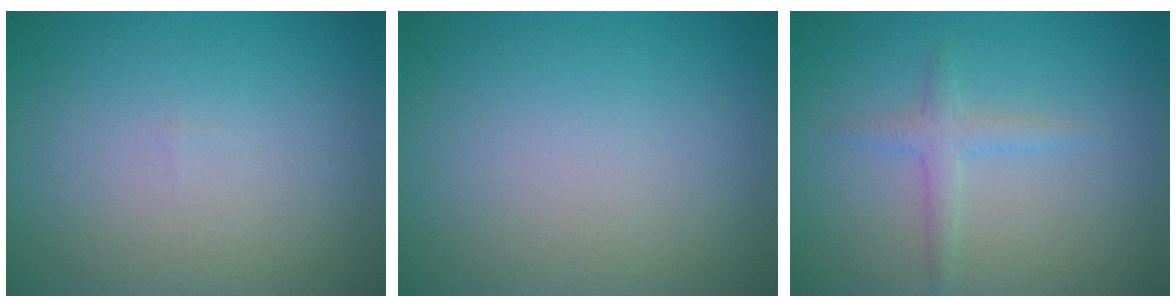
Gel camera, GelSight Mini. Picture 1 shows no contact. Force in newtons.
{"total": 0.0}
{"total": 1.7, "press": 1.7, "slide": 0.1}